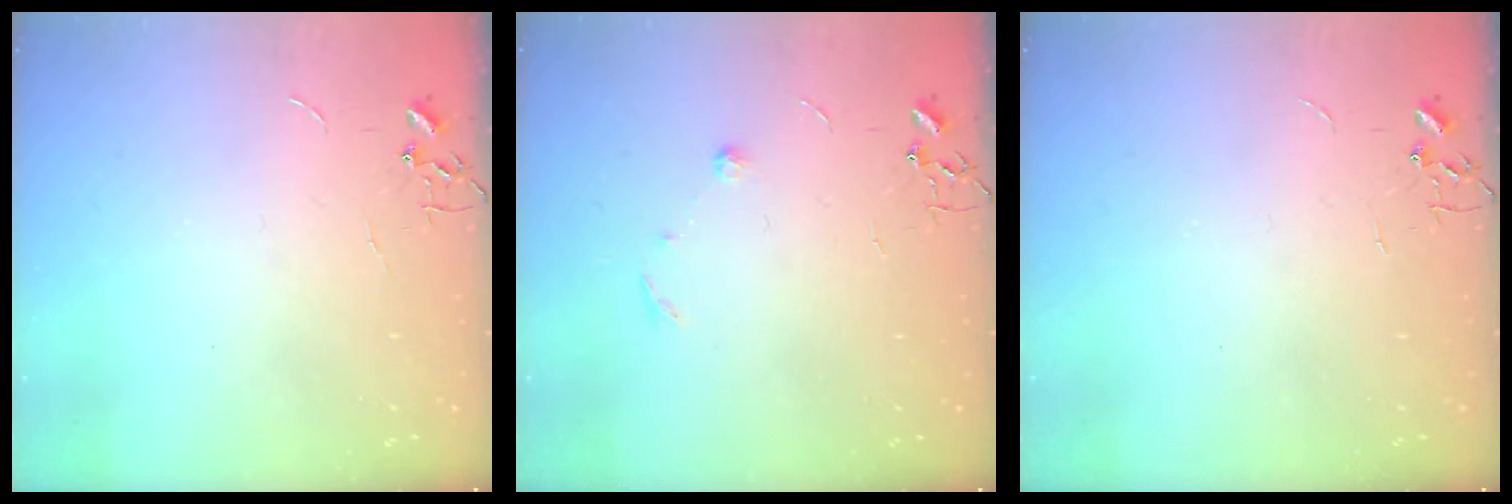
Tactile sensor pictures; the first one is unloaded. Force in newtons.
{"total": 6.0, "press": 5.8, "slide": 1.4}
{"total": 0.0}